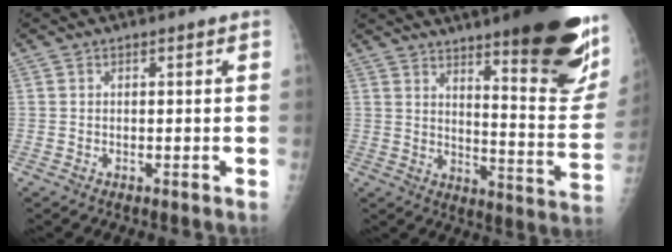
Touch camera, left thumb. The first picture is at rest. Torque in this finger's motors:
{"motor_torque": [4.07, 0.93, 1.45, -1.31, 0.38]}